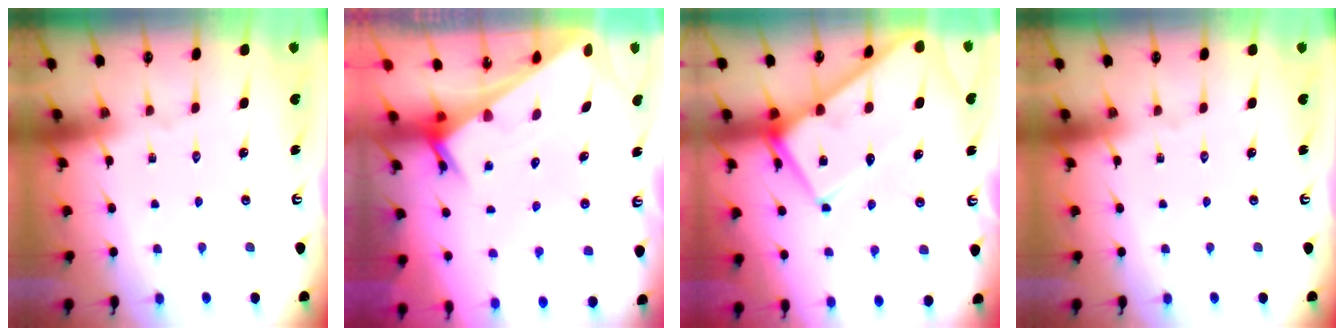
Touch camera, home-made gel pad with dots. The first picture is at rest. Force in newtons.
{"total": 3.3, "press": 3.2, "slide": 0.2}
{"total": 14.0, "press": 13.9, "slide": 1.5}
{"total": 0.0}